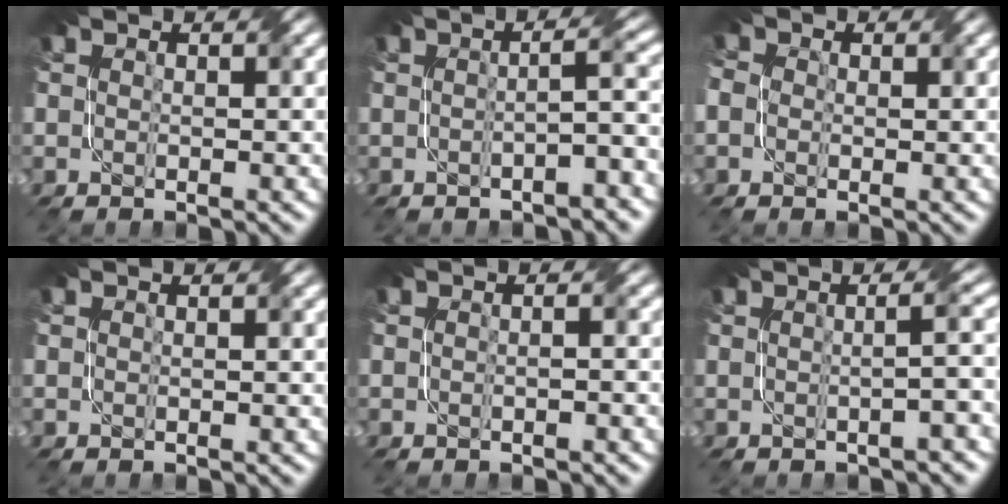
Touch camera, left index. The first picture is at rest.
{"total": 3.4, "force": [-1.6, 0.4, 2.9], "torque": [-0.034, 0.013, -0.032]}
{"total": 2.2, "force": [0.3, 2.1, 0.9], "torque": [-0.017, 0.017, -0.012]}
{"total": 0.0}
{"total": 0.9, "force": [-0.5, 0.0, 0.7], "torque": [-0.007, 0.003, -0.012]}
{"total": 3.1, "force": [-0.6, 0.7, 3.0], "torque": [-0.016, 0.015, -0.015]}